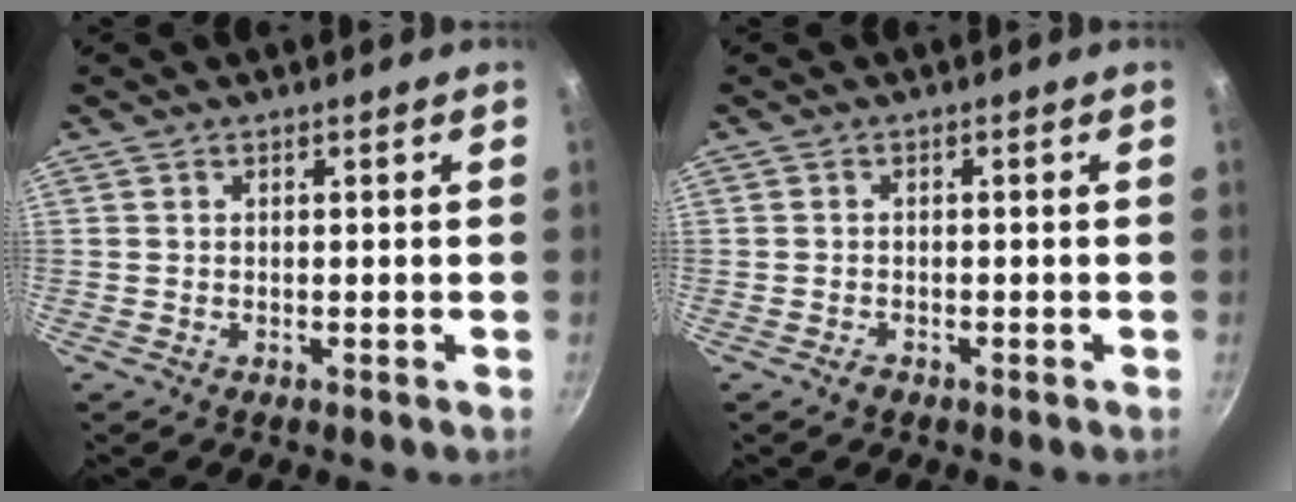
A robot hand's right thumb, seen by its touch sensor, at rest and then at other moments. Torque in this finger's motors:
{"motor_torque": [-0.19, 0.04, -0.27, 0.16, 0.03]}